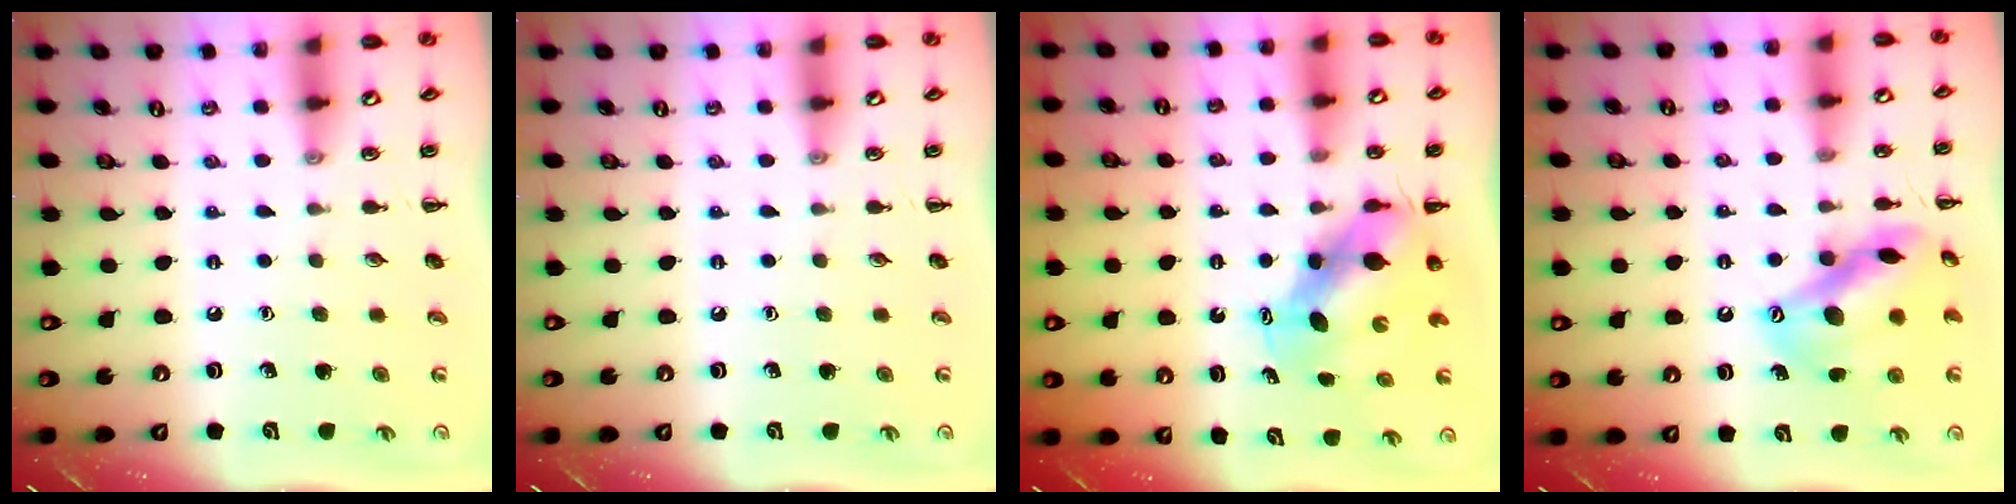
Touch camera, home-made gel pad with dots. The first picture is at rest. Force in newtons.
{"total": 0.0}
{"total": 6.6, "press": 6.4, "slide": 1.3}
{"total": 15.6, "press": 15.3, "slide": 3.0}